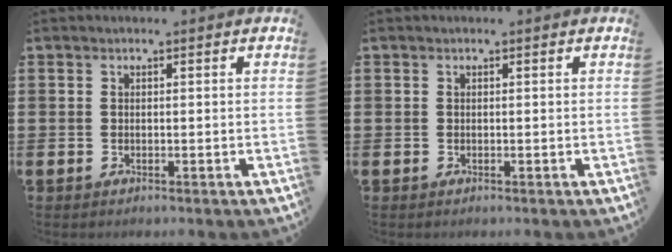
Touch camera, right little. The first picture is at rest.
{"total": 0.0}